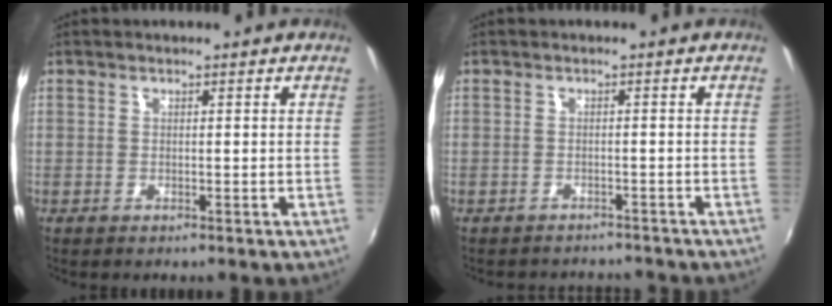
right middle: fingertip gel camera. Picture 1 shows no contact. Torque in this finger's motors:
{"motor_torque": [0.73, -1.04, -0.03, -0.01]}